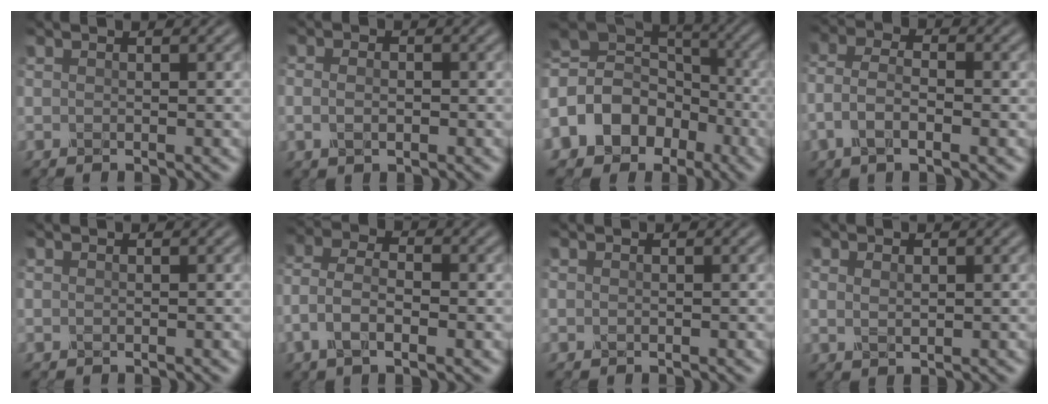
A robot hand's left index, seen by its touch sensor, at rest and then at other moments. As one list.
[{"total": 2.1, "force": [-0.2, 1.4, 1.5], "torque": [-0.020, 0.004, -0.010]}, {"total": 9.8, "force": [-3.2, 7.9, 4.8], "torque": [-0.123, 0.012, -0.077]}, {"total": 4.1, "force": [-1.5, 1.9, 3.4], "torque": [-0.069, 0.009, -0.037]}, {"total": 0.0}, {"total": 4.6, "force": [-1.4, 2.3, 3.7], "torque": [-0.076, 0.011, -0.036]}, {"total": 0.0}, {"total": 1.1, "force": [0.5, 0.7, 0.8], "torque": [-0.016, 0.002, 0.009]}]